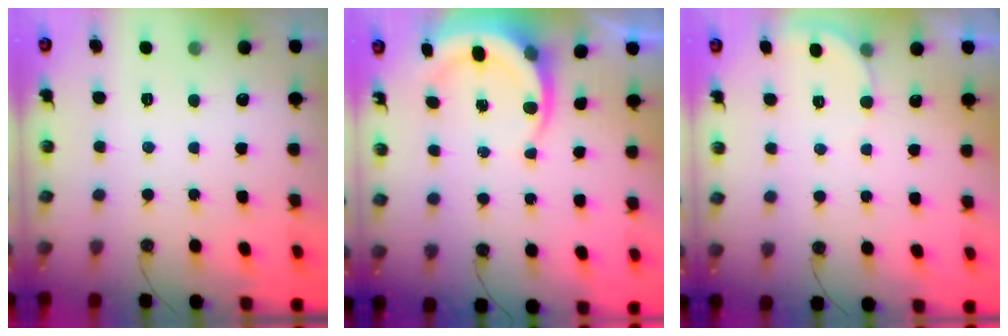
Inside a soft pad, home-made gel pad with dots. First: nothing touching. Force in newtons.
{"total": 6.5, "press": 6.4, "slide": 0.8}
{"total": 3.5, "press": 3.4, "slide": 0.7}